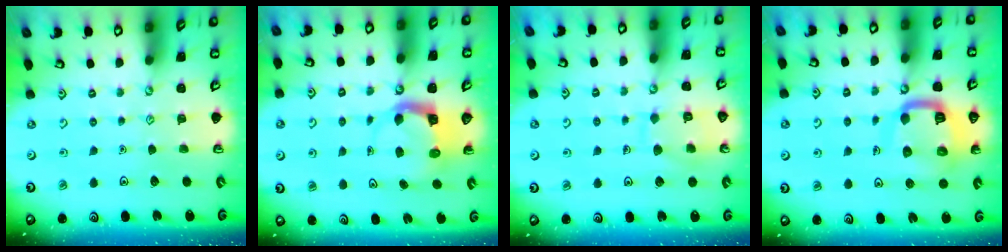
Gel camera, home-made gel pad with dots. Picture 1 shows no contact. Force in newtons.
{"total": 3.9, "press": 3.9, "slide": 0.3}
{"total": 8.8, "press": 8.8, "slide": 0.5}
{"total": 13.5, "press": 13.4, "slide": 1.5}